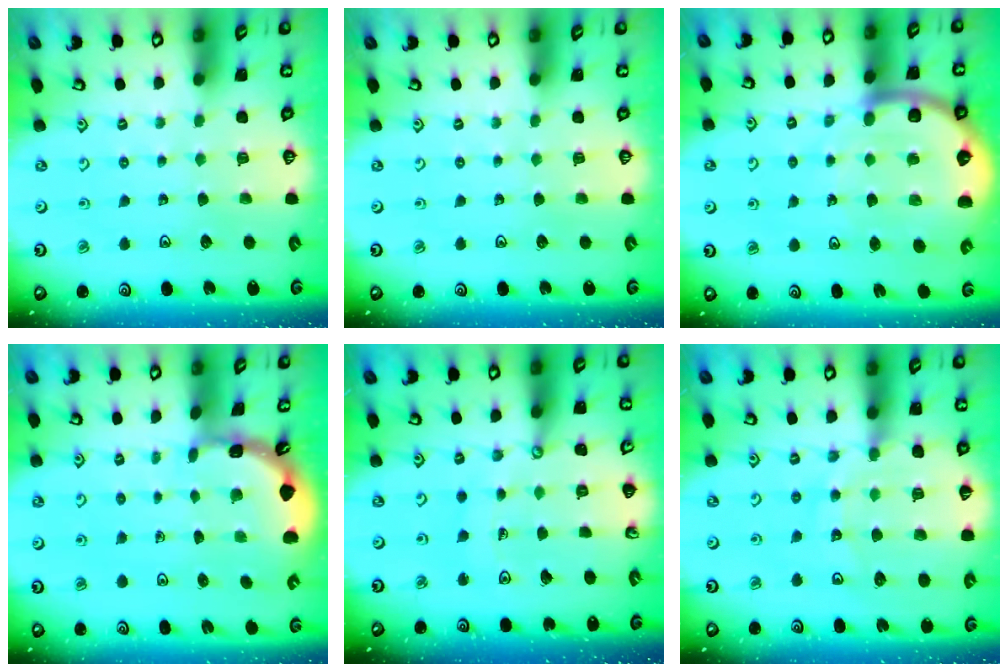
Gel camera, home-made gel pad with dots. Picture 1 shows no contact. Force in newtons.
{"total": 0.0}
{"total": 10.4, "press": 10.4, "slide": 1.2}
{"total": 1.9, "press": 1.9, "slide": 0.1}
{"total": 8.5, "press": 8.5, "slide": 0.7}
{"total": 12.0, "press": 11.9, "slide": 1.5}